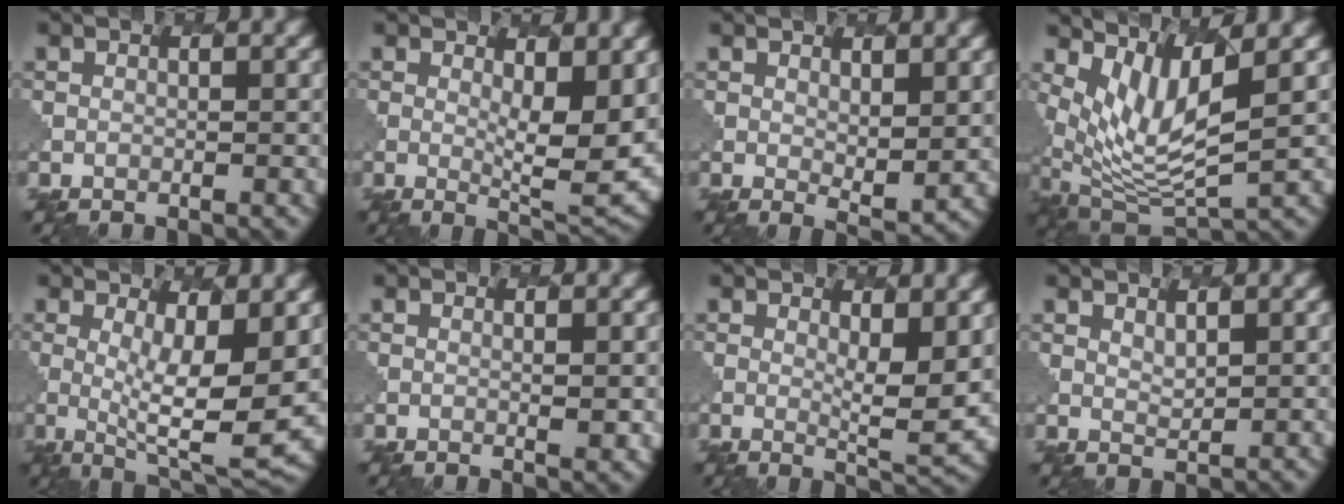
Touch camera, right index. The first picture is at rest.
{"total": 6.1, "force": [1.2, 1.8, 5.8], "torque": [-0.088, -0.018, 0.025]}
{"total": 2.3, "force": [1.5, 0.7, 1.5], "torque": [-0.025, -0.012, 0.030]}
{"total": 6.4, "force": [3.1, 2.0, 5.2], "torque": [-0.117, -0.016, 0.070]}
{"total": 8.0, "force": [0.7, 2.3, 7.6], "torque": [-0.125, -0.017, 0.018]}
{"total": 1.5, "force": [0.6, 0.4, 1.3], "torque": [-0.018, -0.002, 0.010]}
{"total": 4.4, "force": [1.3, 1.1, 4.1], "torque": [-0.066, -0.013, 0.024]}
{"total": 1.4, "force": [1.4, 0.2, 0.3], "torque": [-0.012, -0.005, 0.028]}